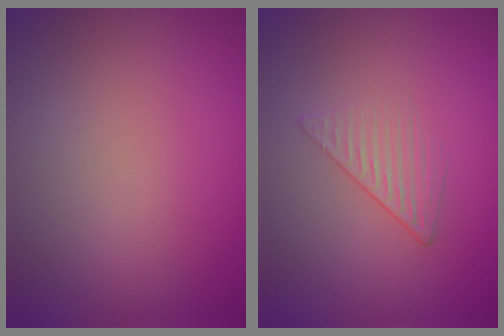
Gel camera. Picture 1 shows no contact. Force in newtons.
{"total": 1.5, "press": 0.7, "slide": 1.3}